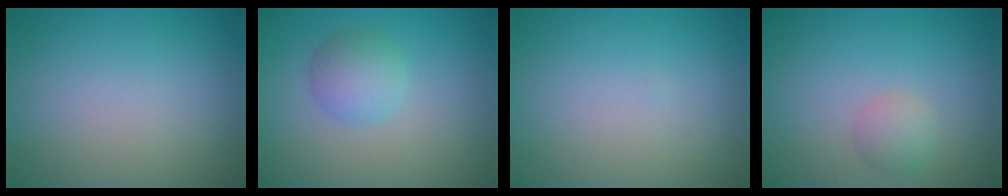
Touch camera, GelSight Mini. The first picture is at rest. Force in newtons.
{"total": 2.8, "press": 2.8, "slide": 0.1}
{"total": 0.0}
{"total": 1.7, "press": 1.7, "slide": 0.1}